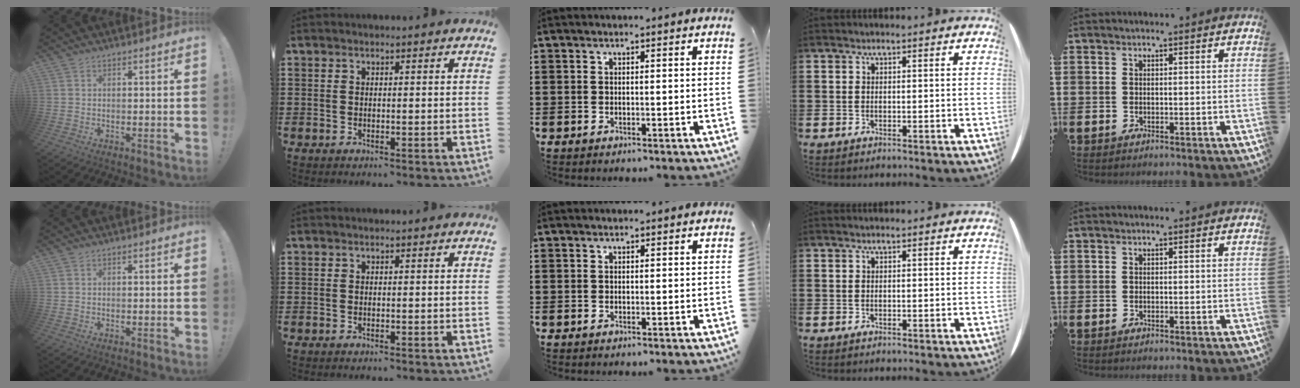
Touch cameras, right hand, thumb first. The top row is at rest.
{}